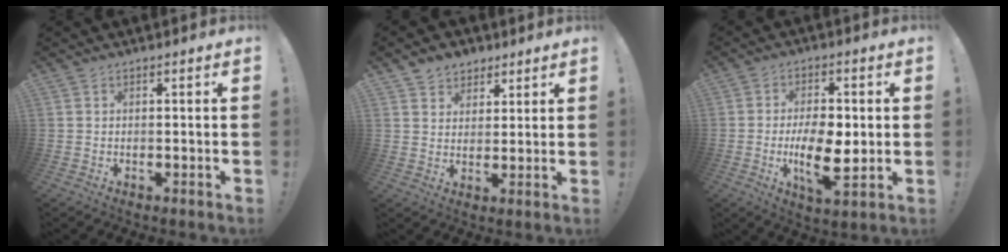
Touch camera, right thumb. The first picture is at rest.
{"total": 5.8, "force": [3.7, 4.5, 0.3], "torque": [0.001, -0.026, 0.070]}
{"total": 12.1, "force": [-1.5, 5.3, 10.8], "torque": [-0.189, -0.007, -0.030]}